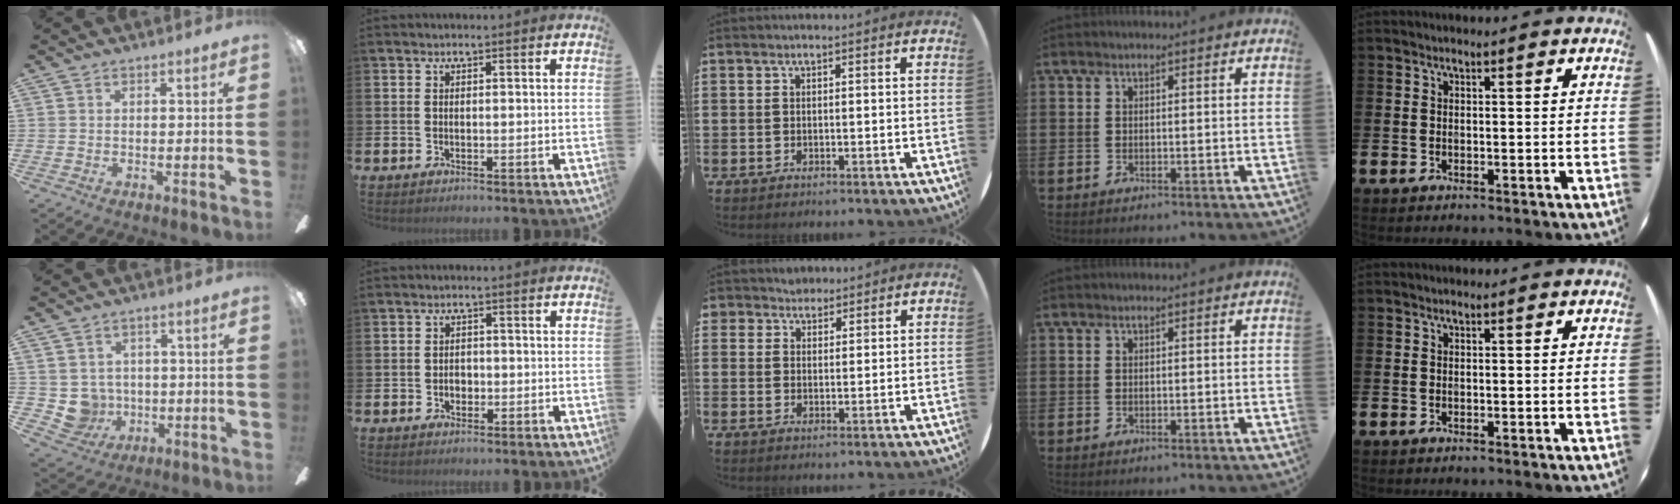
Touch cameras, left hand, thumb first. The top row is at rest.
{"thumb": {"total": 6.8, "force": [0.5, 6.6, 1.1], "torque": [-0.054, -0.009, 0.018]}, "index": {"total": 1.7, "force": [-0.4, 1.4, 1.0], "torque": [-0.011, 0.003, -0.011]}, "middle": {"total": 2.7, "force": [2.6, 0.9, -0.3], "torque": [-0.001, 0.002, 0.050]}}